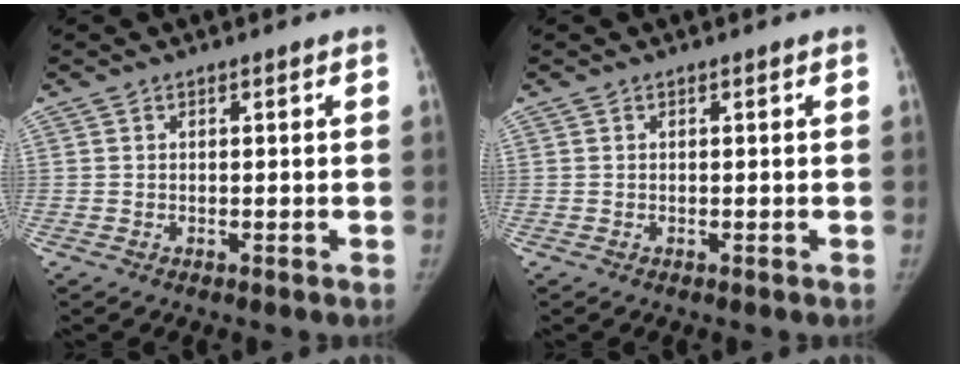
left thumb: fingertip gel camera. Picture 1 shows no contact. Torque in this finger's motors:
{"motor_torque": [0.00, 0.00, -0.03, -0.03, 0.01]}